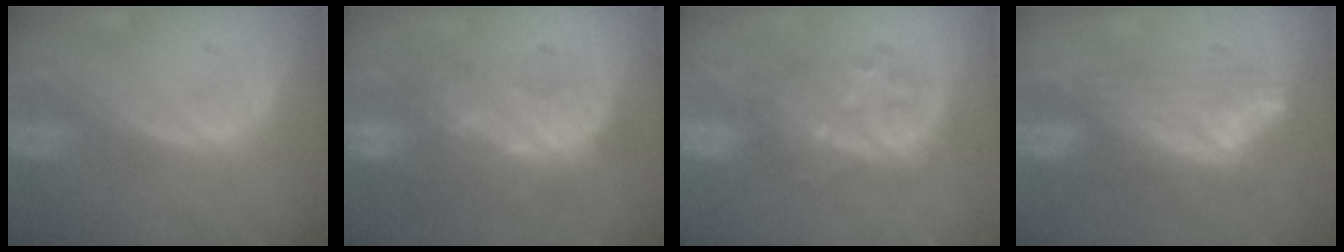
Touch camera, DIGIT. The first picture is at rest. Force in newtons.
{"total": 9.1, "press": 8.7, "slide": 2.6}
{"total": 7.8, "press": 7.6, "slide": 1.9}
{"total": 8.1, "press": 6.8, "slide": 4.5}